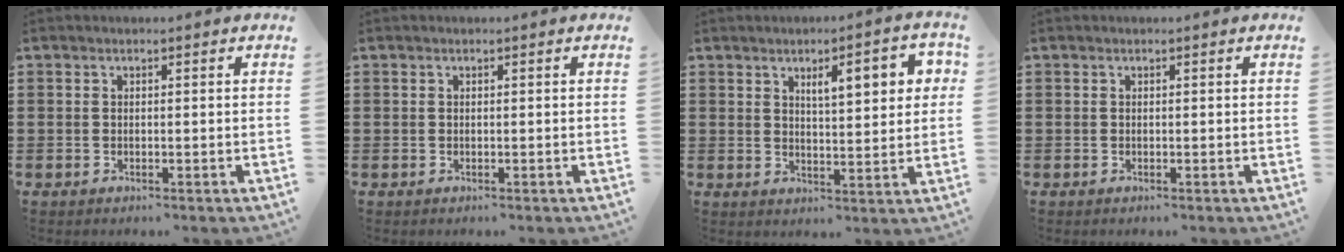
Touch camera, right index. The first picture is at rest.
{"total": 0.0}
{"total": 6.1, "force": [2.7, 1.8, 5.2], "torque": [-0.082, -0.001, 0.037]}
{"total": 0.0}